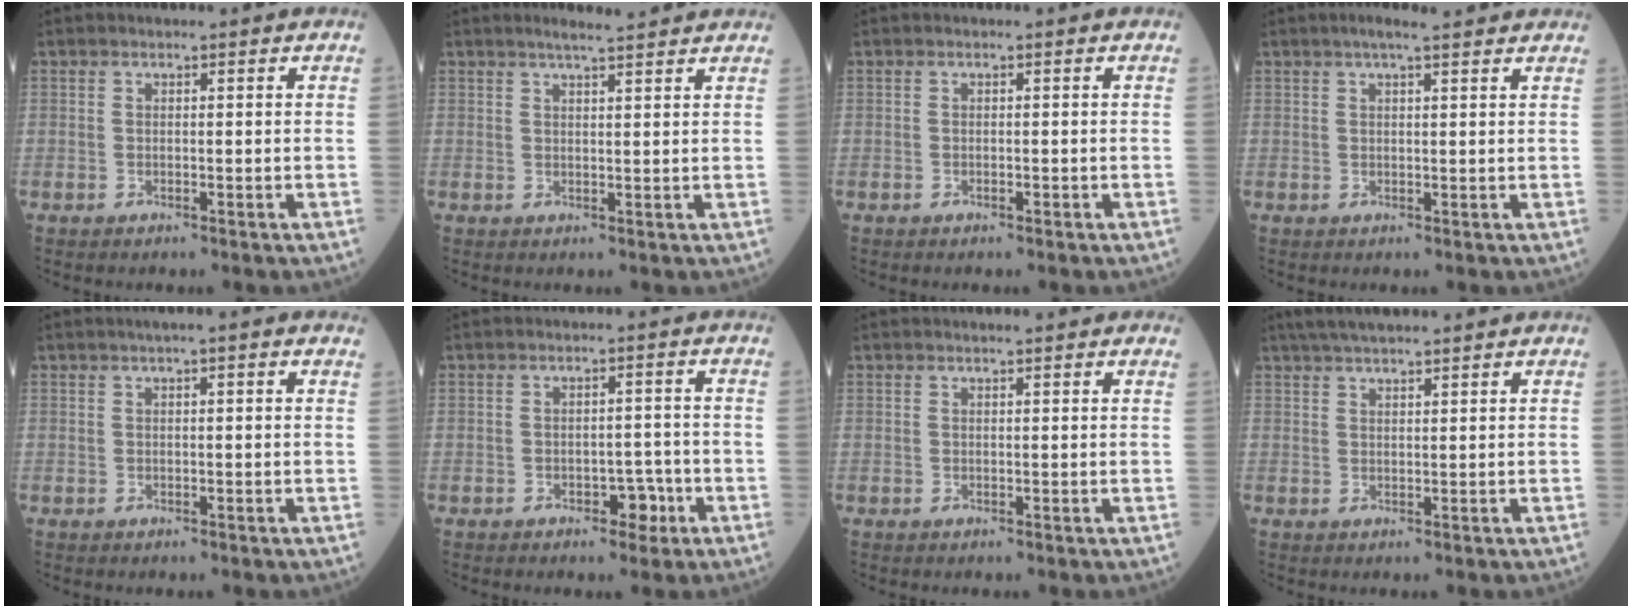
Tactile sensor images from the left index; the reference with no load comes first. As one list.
[{"total": 5.0, "force": [4.3, 0.1, 2.5], "torque": [-0.040, 0.019, 0.061]}, {"total": 0.5, "force": [-0.4, 0.2, 0.3], "torque": [-0.009, -0.001, -0.005]}, {"total": 6.2, "force": [4.9, 0.7, 3.6], "torque": [-0.052, 0.031, 0.065]}, {"total": 2.7, "force": [1.6, 0.2, 2.1], "torque": [-0.033, 0.020, 0.020]}, {"total": 3.3, "force": [-1.8, 1.9, 2.1], "torque": [-0.021, 0.007, -0.021]}, {"total": 2.8, "force": [2.3, 0.4, 1.6], "torque": [-0.018, 0.017, 0.027]}, {"total": 6.7, "force": [5.7, 0.5, 3.5], "torque": [-0.053, 0.035, 0.094]}]